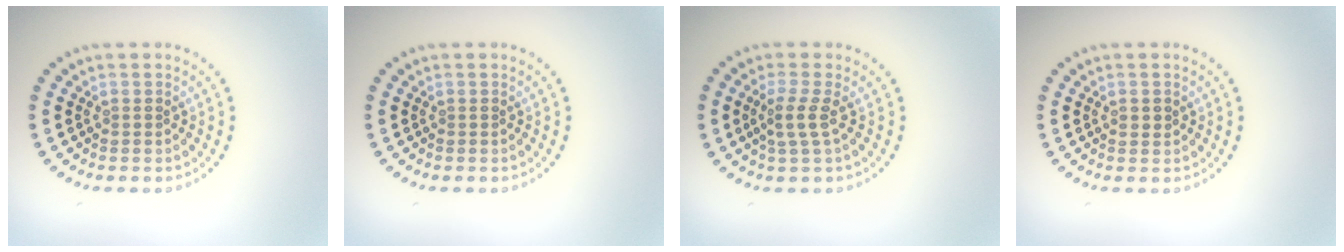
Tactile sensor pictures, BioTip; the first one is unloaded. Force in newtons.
{"total": 0.0}
{"total": 2.0, "press": 1.5, "slide": 1.4}
{"total": 0.8, "press": 0.8, "slide": 0.1}